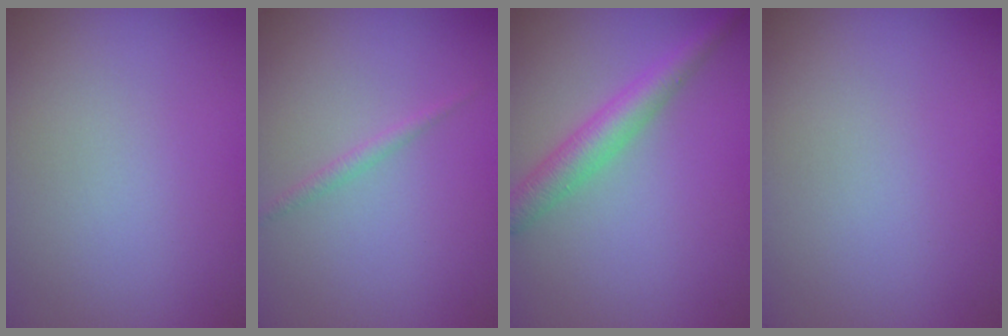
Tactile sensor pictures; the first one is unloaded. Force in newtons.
{"total": 0.9, "press": 0.9, "slide": 0.0}
{"total": 3.5, "press": 3.5, "slide": 0.1}
{"total": 0.0}